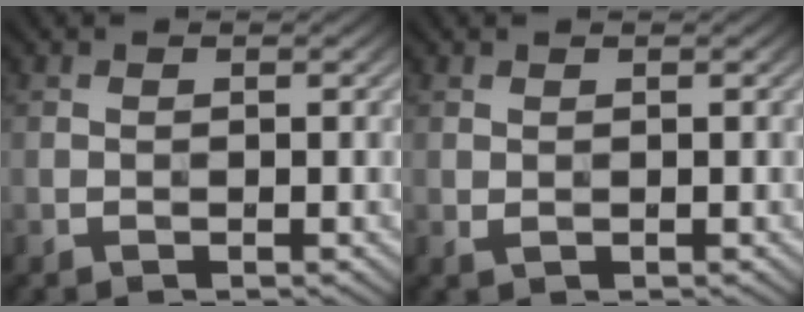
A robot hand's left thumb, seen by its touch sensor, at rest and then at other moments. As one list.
[{"total": 0.6, "force": [0.1, 0.3, 0.4], "torque": [-0.013, -0.001, 0.004]}]